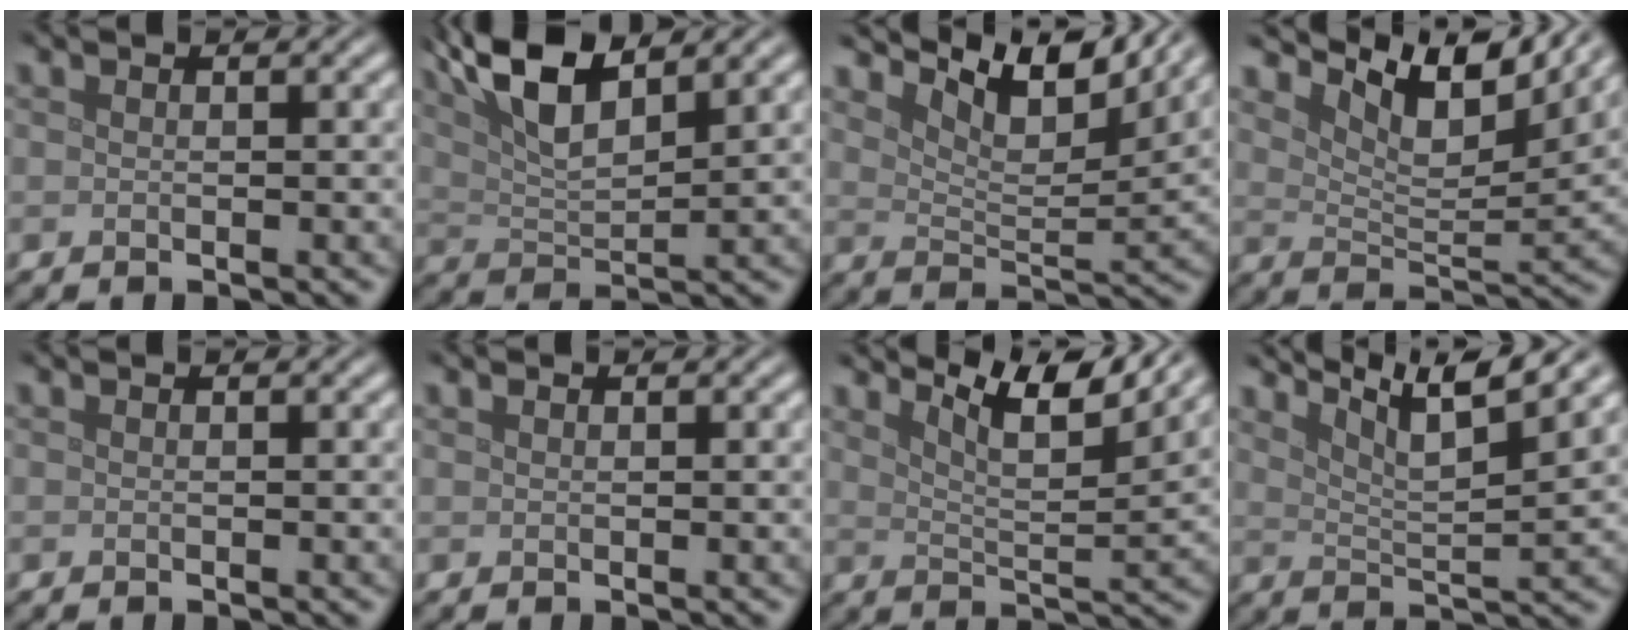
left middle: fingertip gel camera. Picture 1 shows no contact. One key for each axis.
{"total": 7.7, "fx": 4.5, "fy": 2.6, "fz": 5.6, "tx": -0.113, "ty": 0.013, "tz": 0.083}
{"total": 7.5, "fx": 5.8, "fy": 2.2, "fz": 4.2, "tx": -0.070, "ty": 0.001, "tz": 0.095}
{"total": 8.1, "fx": 5.8, "fy": 2.6, "fz": 4.9, "tx": -0.081, "ty": -0.001, "tz": 0.098}
{"total": 0.0}
{"total": 0.0}
{"total": 6.9, "fx": 5.4, "fy": 1.3, "fz": 4.0, "tx": -0.072, "ty": -0.001, "tz": 0.081}
{"total": 7.6, "fx": 5.9, "fy": 1.2, "fz": 4.6, "tx": -0.084, "ty": 0.010, "tz": 0.078}